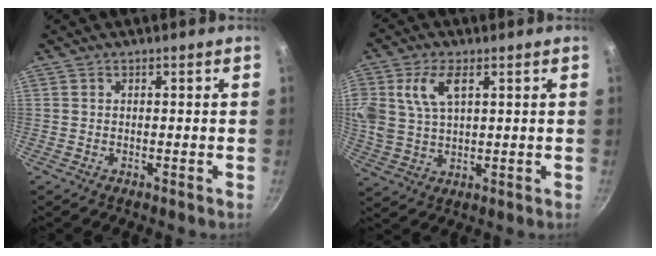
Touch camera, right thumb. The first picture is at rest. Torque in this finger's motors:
{"motor_torque": [-0.45, 1.02, 0.53, 0.67, 0.13]}